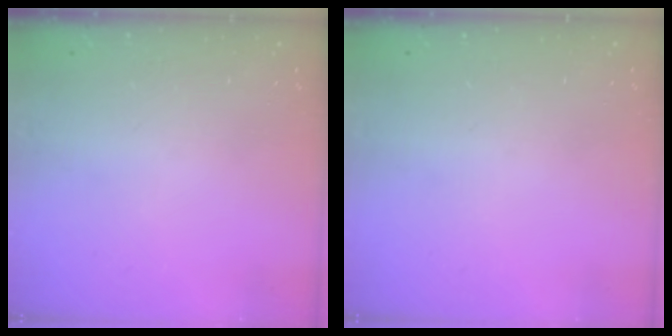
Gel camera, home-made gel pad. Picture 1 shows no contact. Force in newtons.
{"total": 0.0}